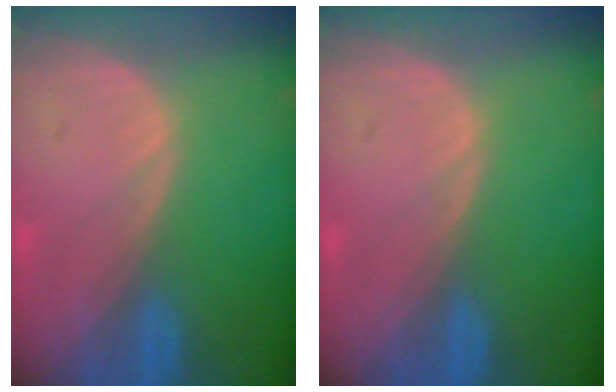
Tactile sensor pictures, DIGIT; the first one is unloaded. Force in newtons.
{"total": 0.0}